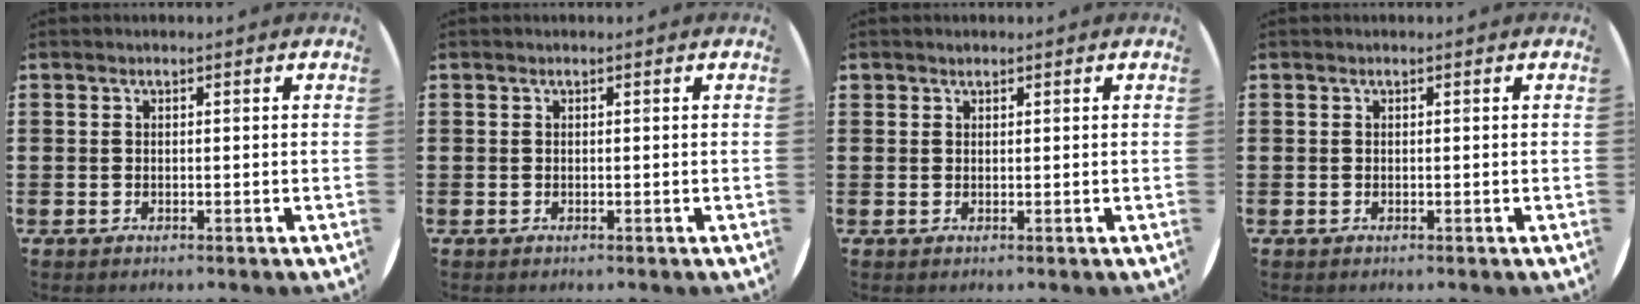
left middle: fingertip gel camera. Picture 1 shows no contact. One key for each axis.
{"total": 0.0}
{"total": 0.7, "fx": 0.6, "fy": 0.3, "fz": 0.0, "tx": 0.007, "ty": -0.001, "tz": 0.009}
{"total": 0.0}